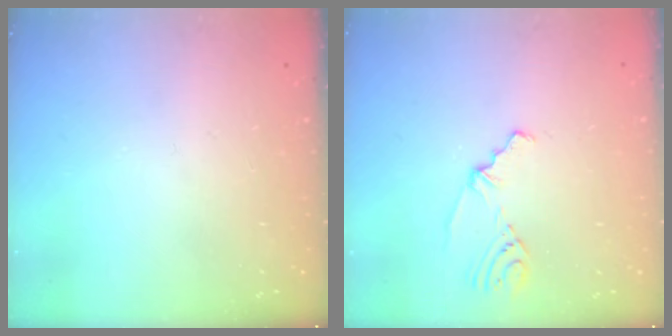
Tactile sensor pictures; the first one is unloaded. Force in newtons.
{"total": 2.3, "press": 1.9, "slide": 1.4}